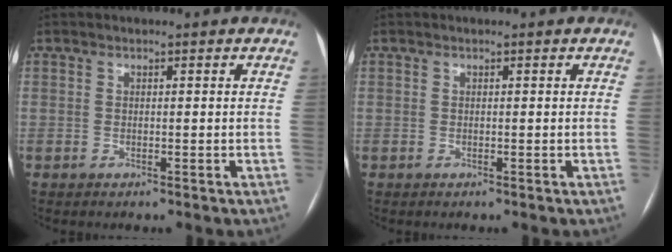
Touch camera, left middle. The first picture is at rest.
{"total": 0.0}